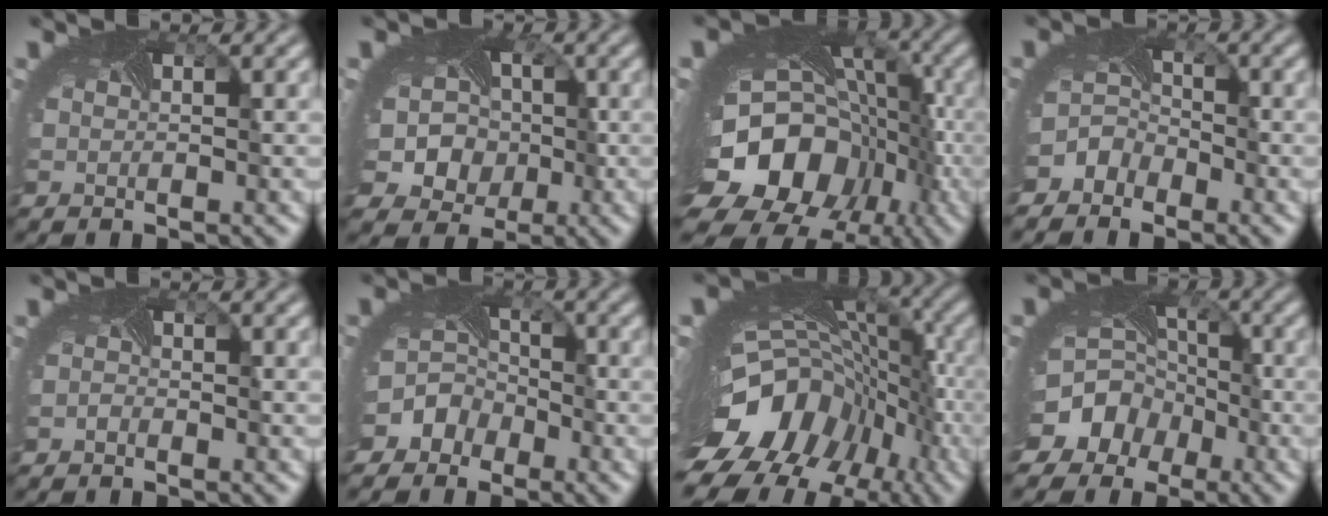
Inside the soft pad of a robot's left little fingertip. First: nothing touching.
{"total": 11.2, "force": [-1.3, 9.7, 5.4], "torque": [-0.095, 0.001, -0.047]}
{"total": 18.0, "force": [-5.6, 13.7, 10.3], "torque": [-0.198, -0.028, -0.077]}
{"total": 3.3, "force": [-2.5, 2.2, 0.4], "torque": [0.015, 0.005, -0.047]}
{"total": 0.6, "force": [-0.6, -0.1, -0.1], "torque": [-0.004, -0.002, -0.010]}
{"total": 5.5, "force": [-3.2, 4.3, 0.9], "torque": [0.004, -0.002, -0.058]}
{"total": 17.2, "force": [-7.0, 12.1, 10.1], "torque": [-0.200, -0.030, -0.084]}
{"total": 11.4, "force": [-5.4, 9.4, 3.6], "torque": [-0.079, -0.033, -0.091]}